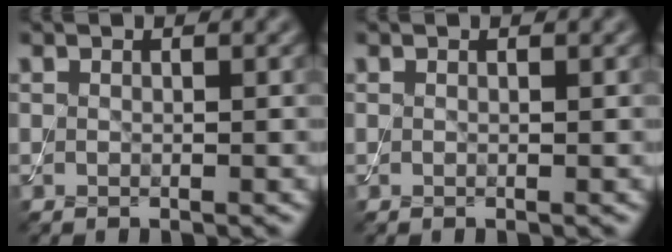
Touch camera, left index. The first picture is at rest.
{"total": 0.0}